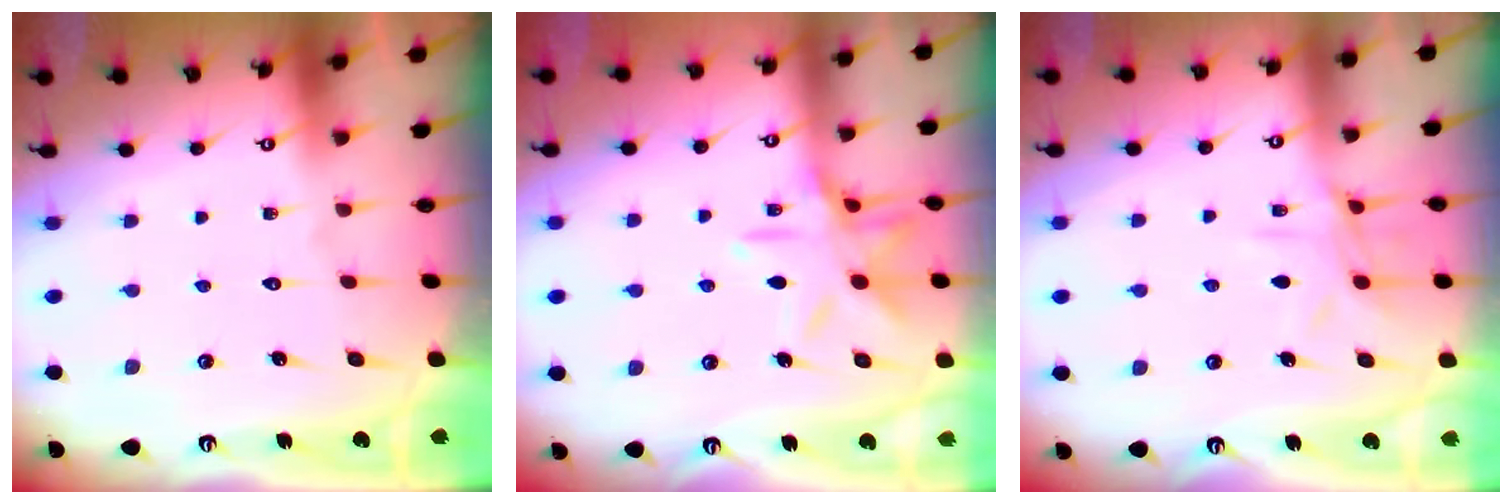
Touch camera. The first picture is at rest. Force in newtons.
{"total": 11.8, "press": 11.7, "slide": 0.8}
{"total": 8.6, "press": 8.6, "slide": 0.5}